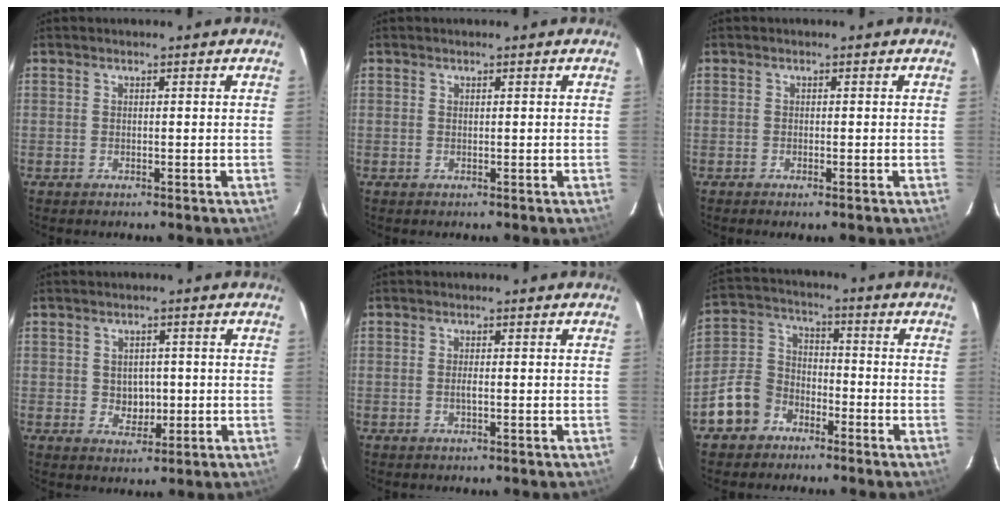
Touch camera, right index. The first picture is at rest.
{"total": 0.0}
{"total": 0.7, "force": [-0.5, 0.1, 0.5], "torque": [-0.012, -0.001, -0.010]}
{"total": 3.9, "force": [-0.1, 3.4, 2.0], "torque": [-0.032, 0.002, 0.004]}
{"total": 0.9, "force": [-0.3, 0.0, 0.9], "torque": [-0.017, -0.001, -0.005]}
{"total": 10.0, "force": [-6.1, 7.4, 2.9], "torque": [-0.078, 0.036, -0.106]}